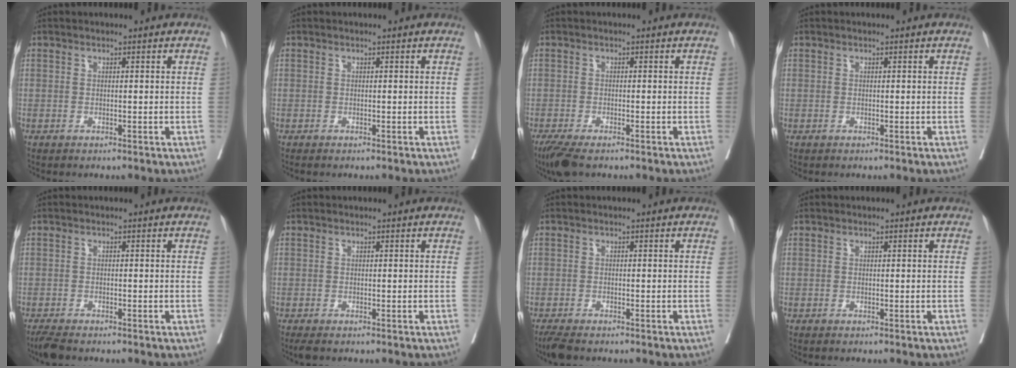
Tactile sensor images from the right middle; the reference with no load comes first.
{"total": 0.0}
{"total": 4.5, "force": [-3.4, 1.0, 2.9], "torque": [-0.052, -0.013, -0.057]}
{"total": 0.0}
{"total": 3.1, "force": [-2.6, 0.6, 1.6], "torque": [-0.033, -0.011, -0.044]}
{"total": 1.8, "force": [-1.4, 0.5, 1.0], "torque": [-0.017, -0.008, -0.023]}
{"total": 3.3, "force": [-2.7, 0.8, 1.8], "torque": [-0.037, -0.012, -0.044]}
{"total": 0.0}